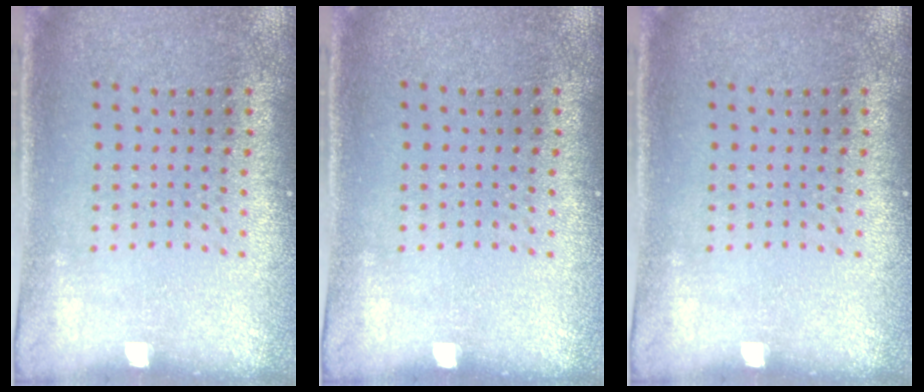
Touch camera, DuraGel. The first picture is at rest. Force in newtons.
{"total": 0.0}
{"total": 0.0}